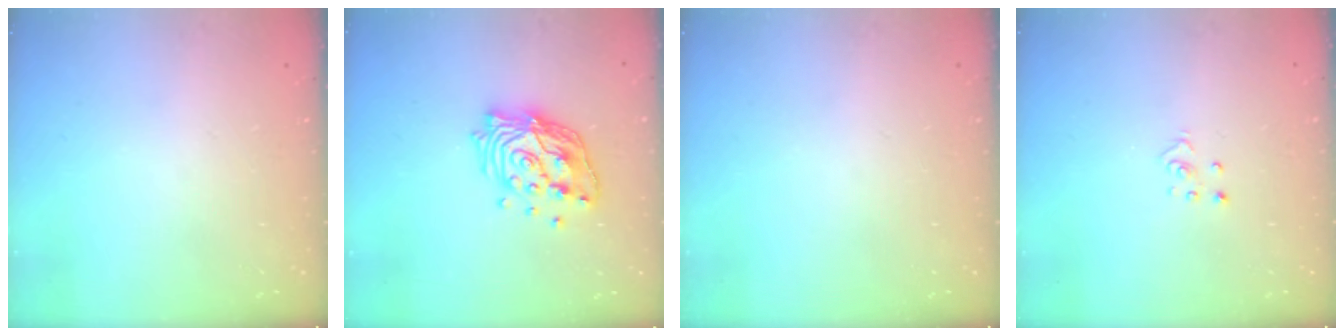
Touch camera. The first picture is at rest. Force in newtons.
{"total": 15.2, "press": 15.1, "slide": 1.5}
{"total": 0.0}
{"total": 2.8, "press": 2.8, "slide": 0.3}